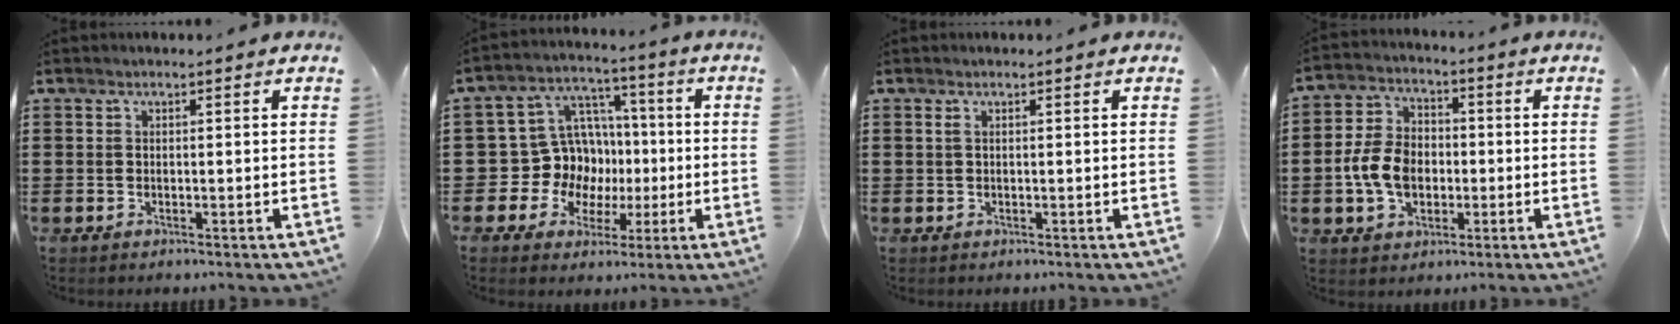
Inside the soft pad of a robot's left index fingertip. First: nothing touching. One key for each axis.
{"total": 10.8, "fx": -0.1, "fy": 10.4, "fz": 2.8, "tx": -0.105, "ty": -0.008, "tz": 0.008}
{"total": 0.7, "fx": 0.2, "fy": 0.0, "fz": 0.7, "tx": -0.014, "ty": -0.001, "tz": 0.003}
{"total": 8.1, "fx": -1.5, "fy": 6.0, "fz": 5.1, "tx": -0.133, "ty": 0.008, "tz": -0.033}